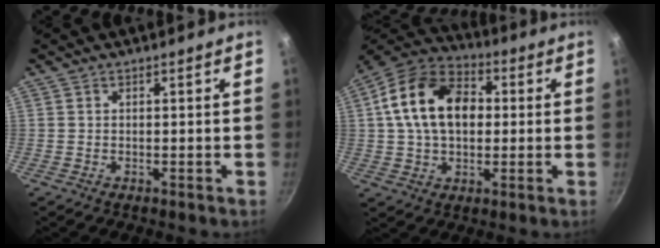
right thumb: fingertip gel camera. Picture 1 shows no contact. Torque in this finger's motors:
{"motor_torque": [-0.22, 2.61, 1.42, 0.15, 0.38]}